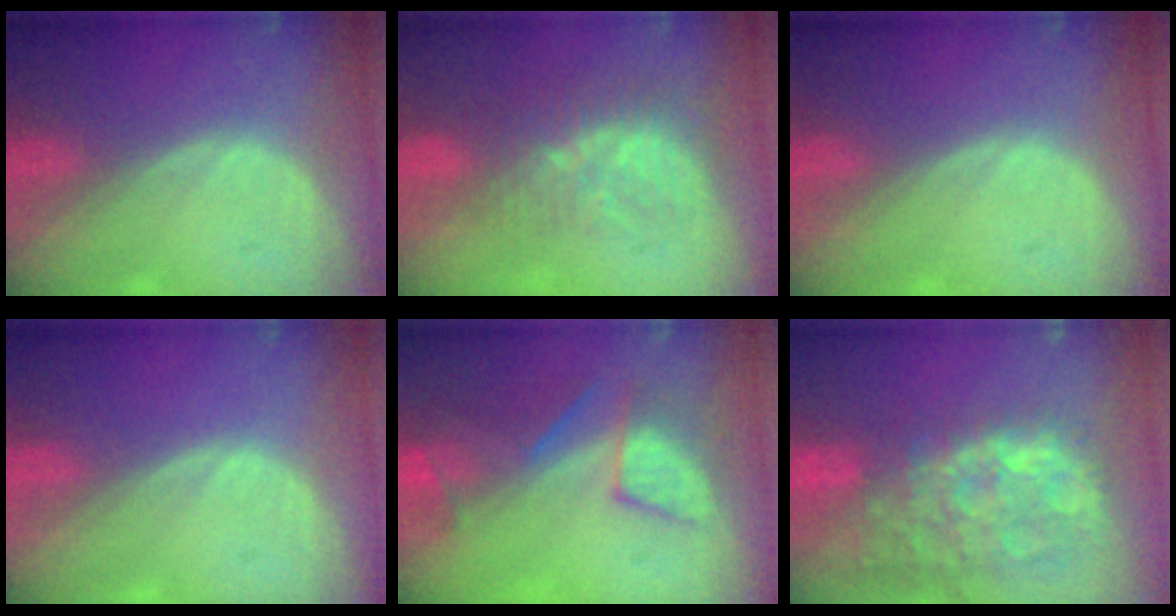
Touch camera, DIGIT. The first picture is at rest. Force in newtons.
{"total": 8.8, "press": 7.5, "slide": 4.7}
{"total": 0.0}
{"total": 0.0}
{"total": 7.7, "press": 7.3, "slide": 2.6}
{"total": 14.9, "press": 12.1, "slide": 8.8}